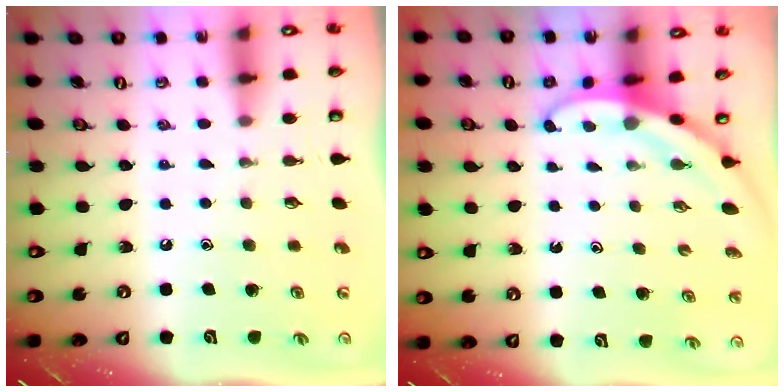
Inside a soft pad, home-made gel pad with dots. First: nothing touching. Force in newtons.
{"total": 3.5, "press": 3.5, "slide": 0.1}